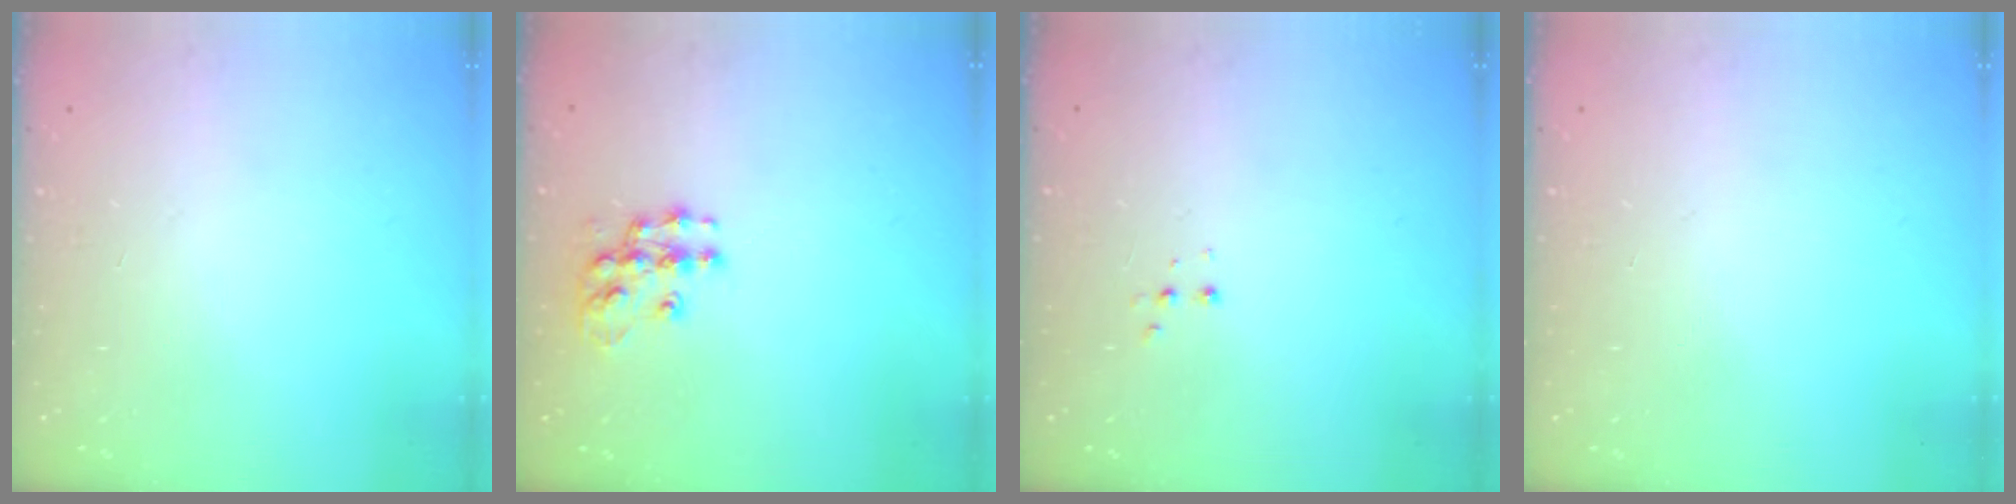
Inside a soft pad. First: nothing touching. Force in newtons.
{"total": 10.4, "press": 10.4, "slide": 0.5}
{"total": 3.0, "press": 2.9, "slide": 0.7}
{"total": 0.0}